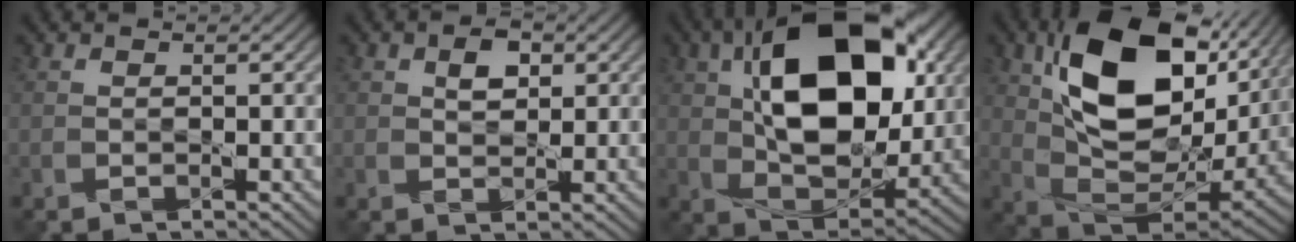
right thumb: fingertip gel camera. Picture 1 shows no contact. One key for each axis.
{"total": 2.3, "fx": 1.1, "fy": 1.4, "fz": 1.5, "tx": -0.030, "ty": 0.003, "tz": 0.017}
{"total": 17.1, "fx": 4.9, "fy": 9.7, "fz": 13.2, "tx": -0.236, "ty": 0.025, "tz": 0.080}
{"total": 17.8, "fx": 7.2, "fy": 9.8, "fz": 12.9, "tx": -0.247, "ty": 0.007, "tz": 0.133}